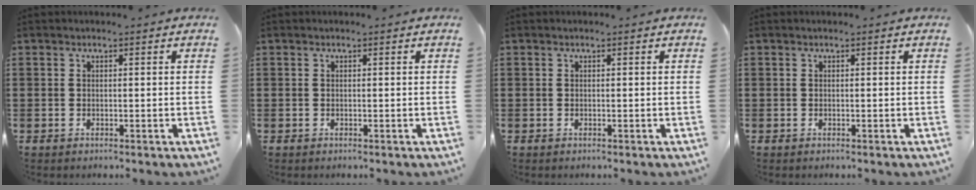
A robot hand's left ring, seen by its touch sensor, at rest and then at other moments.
{"total": 0.0}
{"total": 0.0}
{"total": 0.0}